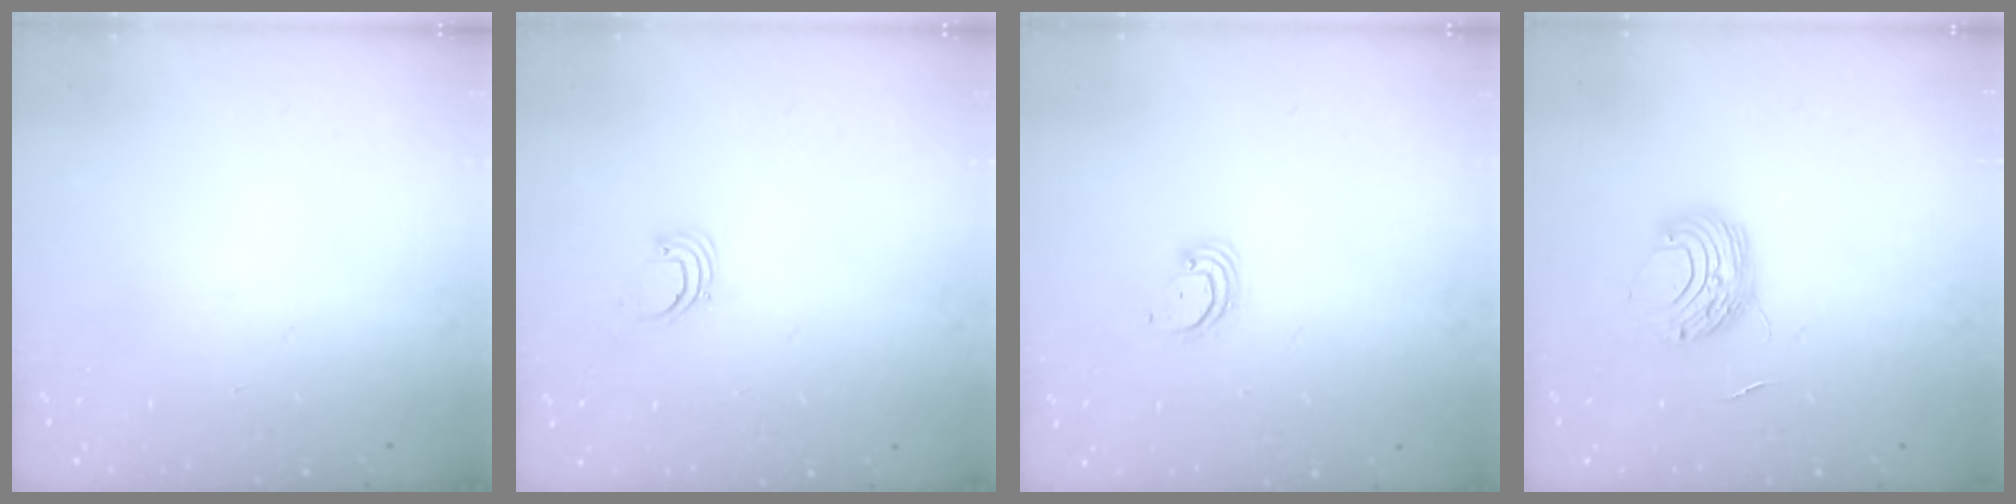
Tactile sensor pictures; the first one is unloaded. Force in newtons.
{"total": 1.9, "press": 1.9, "slide": 0.1}
{"total": 3.4, "press": 3.4, "slide": 0.1}
{"total": 9.3, "press": 9.3, "slide": 0.5}